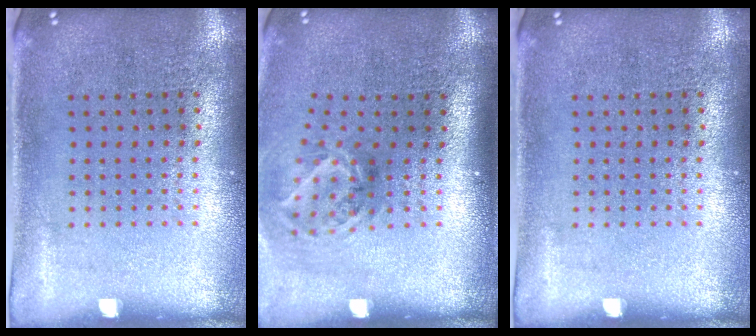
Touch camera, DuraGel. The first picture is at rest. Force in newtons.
{"total": 1.9, "press": 1.2, "slide": 1.5}
{"total": 0.0}